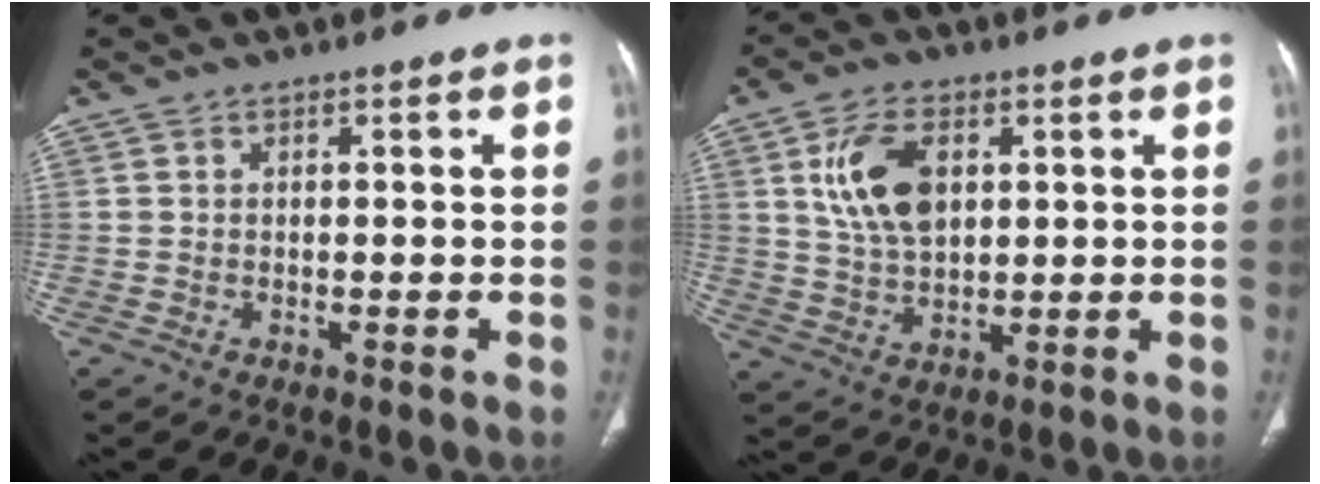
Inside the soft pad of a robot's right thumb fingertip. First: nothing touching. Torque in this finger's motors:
{"motor_torque": [-0.83, 1.51, 0.65, 0.10, 0.31]}